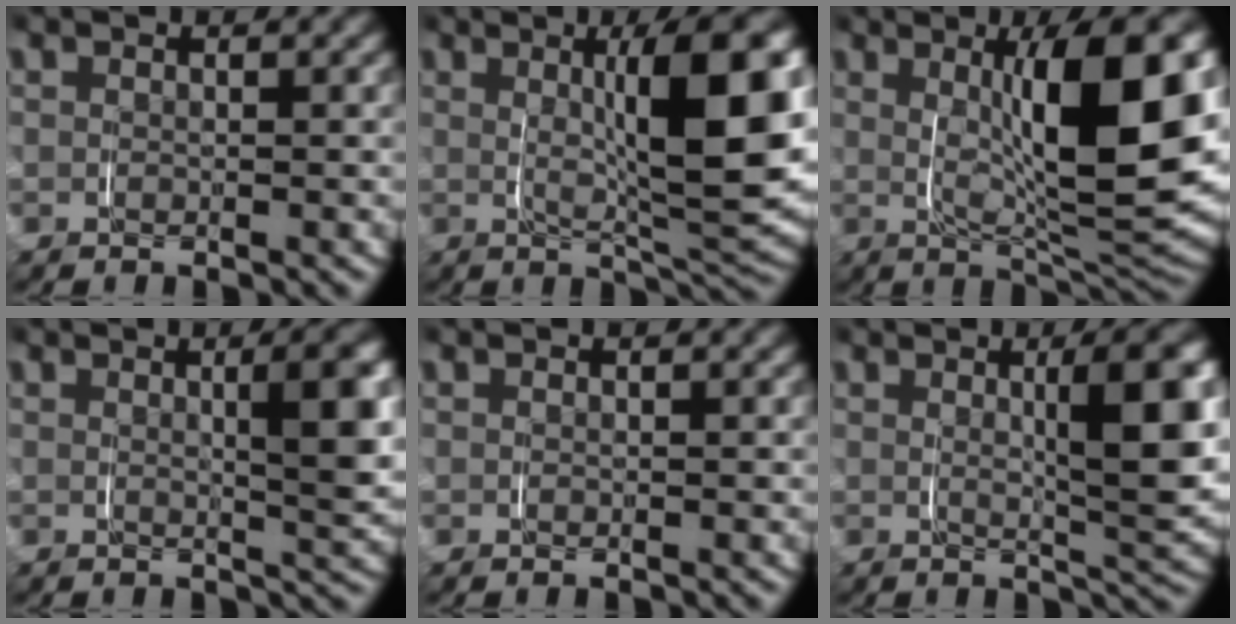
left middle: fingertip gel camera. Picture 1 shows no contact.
{"total": 10.2, "force": [1.5, 2.6, 9.8], "torque": [-0.137, 0.005, 0.027]}
{"total": 11.4, "force": [0.9, 3.3, 10.9], "torque": [-0.167, -0.005, 0.023]}
{"total": 4.7, "force": [0.9, 0.8, 4.5], "torque": [-0.059, 0.002, 0.016]}
{"total": 0.0}
{"total": 6.8, "force": [1.3, 1.6, 6.5], "torque": [-0.085, 0.005, 0.023]}